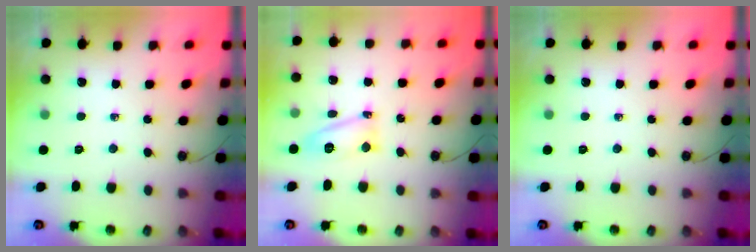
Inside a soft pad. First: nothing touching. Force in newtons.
{"total": 11.4, "press": 11.3, "slide": 1.0}
{"total": 0.0}